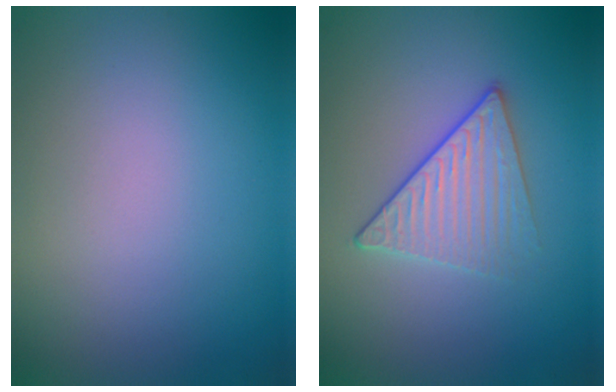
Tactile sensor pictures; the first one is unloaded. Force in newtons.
{"total": 3.3, "press": 3.0, "slide": 1.3}